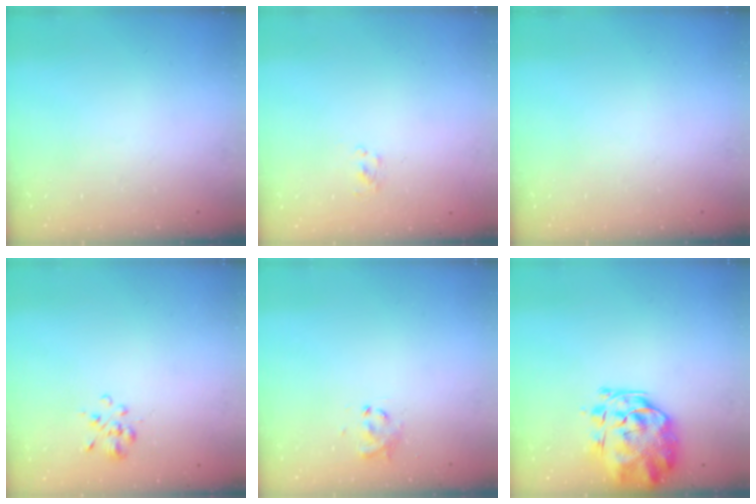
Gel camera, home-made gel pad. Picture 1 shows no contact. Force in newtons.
{"total": 1.8, "press": 1.6, "slide": 0.8}
{"total": 0.0}
{"total": 2.8, "press": 2.6, "slide": 1.2}
{"total": 2.8, "press": 2.7, "slide": 0.8}
{"total": 2.5, "press": 2.3, "slide": 1.0}